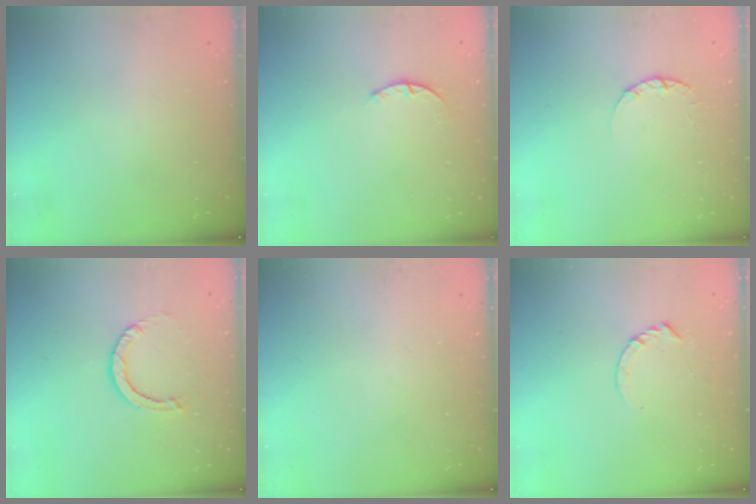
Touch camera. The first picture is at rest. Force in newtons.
{"total": 1.2, "press": 1.2, "slide": 0.3}
{"total": 2.4, "press": 2.3, "slide": 0.3}
{"total": 3.8, "press": 3.8, "slide": 0.4}
{"total": 0.0}
{"total": 3.6, "press": 3.6, "slide": 0.4}